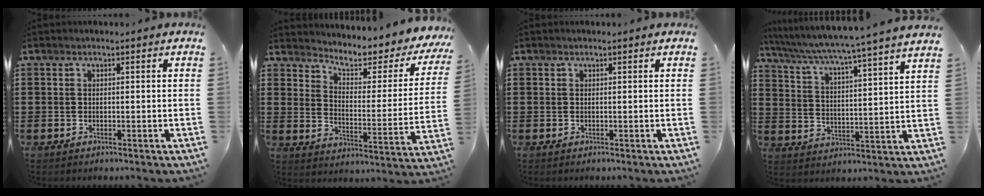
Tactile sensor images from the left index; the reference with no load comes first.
{"total": 5.1, "force": [4.2, 1.4, 2.5], "torque": [-0.057, -0.036, 0.062]}
{"total": 0.0}
{"total": 4.3, "force": [3.7, -1.3, 1.7], "torque": [-0.053, -0.042, 0.051]}